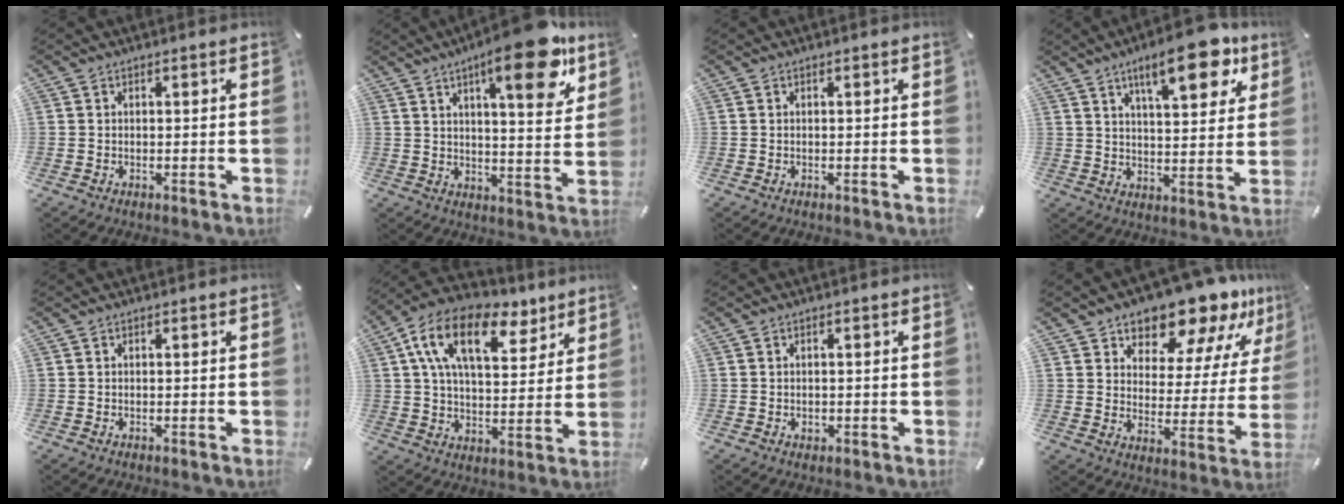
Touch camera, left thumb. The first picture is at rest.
{"total": 17.2, "force": [10.1, 4.9, 13.0], "torque": [-0.172, -0.053, 0.150]}
{"total": 0.0}
{"total": 15.2, "force": [8.9, 5.6, 11.0], "torque": [-0.149, -0.037, 0.140]}
{"total": 0.0}
{"total": 17.9, "force": [9.4, 9.7, 11.7], "torque": [-0.195, -0.033, 0.161]}
{"total": 0.9, "force": [-0.1, 0.7, 0.4], "torque": [-0.008, 0.003, -0.002]}
{"total": 14.1, "force": [12.4, 5.6, 3.9], "torque": [-0.060, -0.114, 0.209]}